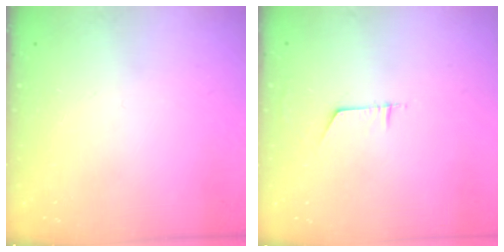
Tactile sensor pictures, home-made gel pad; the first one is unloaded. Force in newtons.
{"total": 5.7, "press": 5.7, "slide": 0.5}